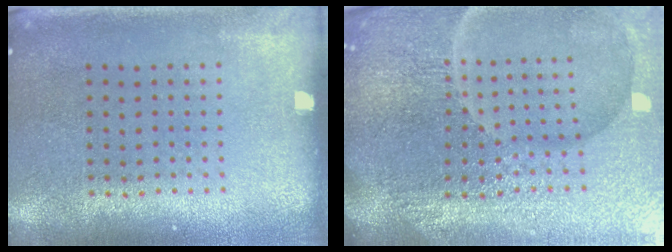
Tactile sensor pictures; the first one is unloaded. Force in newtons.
{"total": 7.2, "press": 6.4, "slide": 3.4}